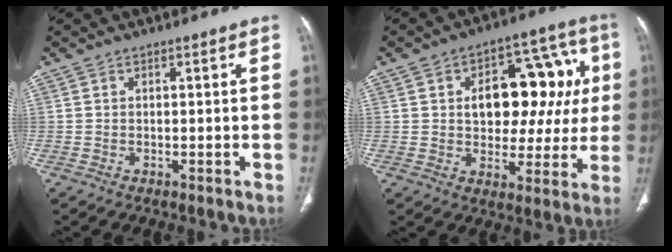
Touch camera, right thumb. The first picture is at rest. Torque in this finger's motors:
{"motor_torque": [1.63, 1.77, 1.20, -0.41, 0.18]}